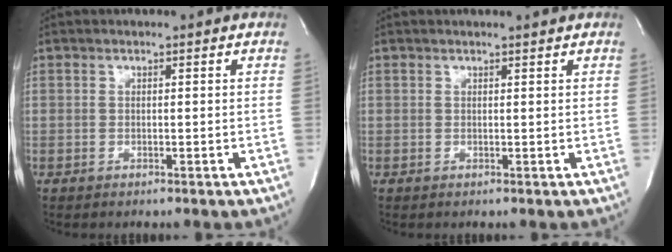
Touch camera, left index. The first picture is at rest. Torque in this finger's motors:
{"motor_torque": [0.15, -0.29, 0.01, 0.03]}